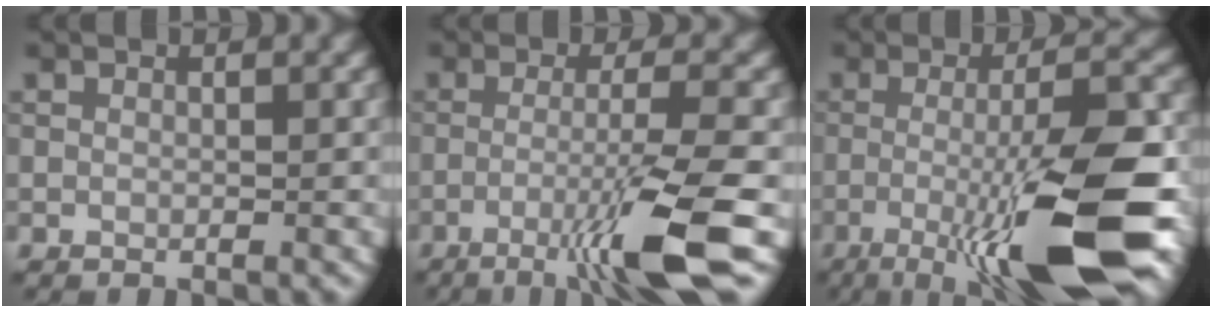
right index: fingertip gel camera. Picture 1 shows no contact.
{"total": 7.6, "force": [-3.4, 0.5, 6.8], "torque": [-0.108, 0.002, -0.069]}
{"total": 13.1, "force": [-4.4, 2.5, 12.0], "torque": [-0.186, -0.001, -0.073]}